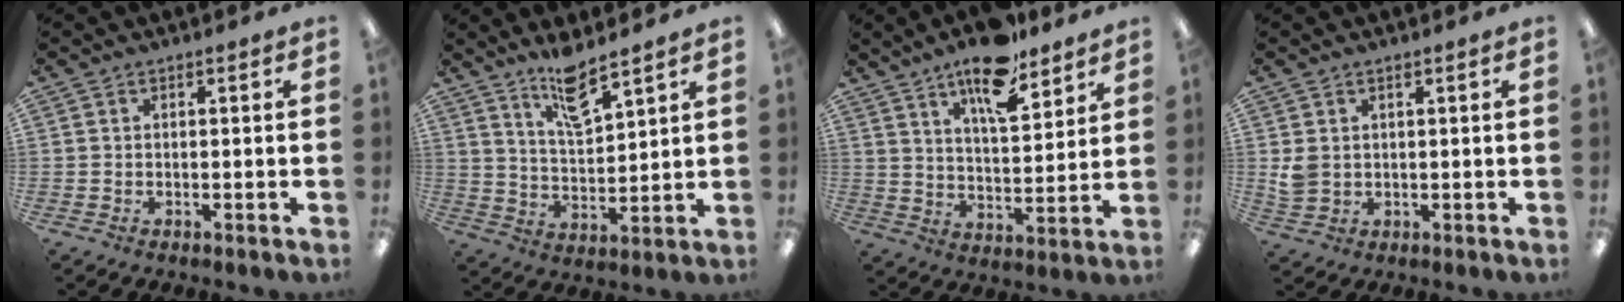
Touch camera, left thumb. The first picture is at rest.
{"total": 10.0, "force": [8.1, 2.5, 5.4], "torque": [-0.095, -0.045, 0.143]}
{"total": 14.3, "force": [10.6, 5.1, 8.2], "torque": [-0.122, -0.060, 0.178]}
{"total": 3.6, "force": [1.2, 2.8, 2.0], "torque": [-0.031, 0.000, 0.023]}